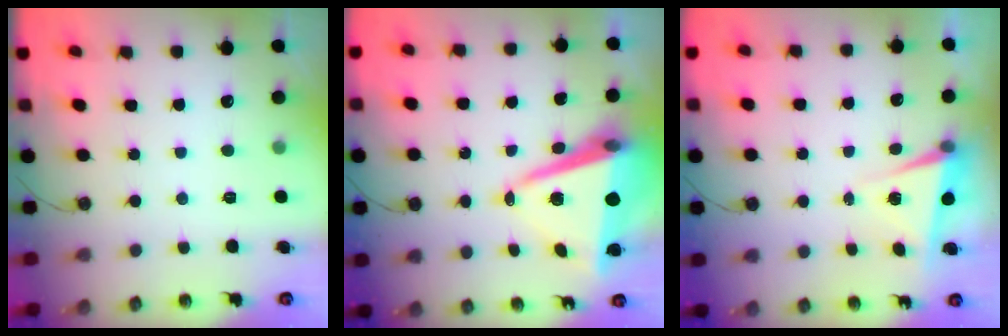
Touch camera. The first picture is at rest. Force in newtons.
{"total": 12.8, "press": 12.4, "slide": 3.2}
{"total": 4.6, "press": 4.3, "slide": 1.7}